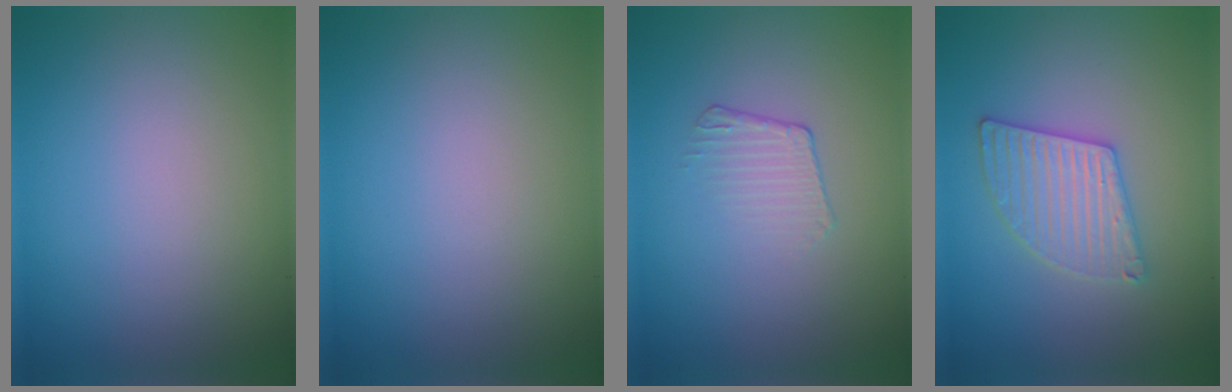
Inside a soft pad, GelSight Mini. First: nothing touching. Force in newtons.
{"total": 0.0}
{"total": 1.5, "press": 0.7, "slide": 1.4}
{"total": 3.4, "press": 3.4, "slide": 0.4}